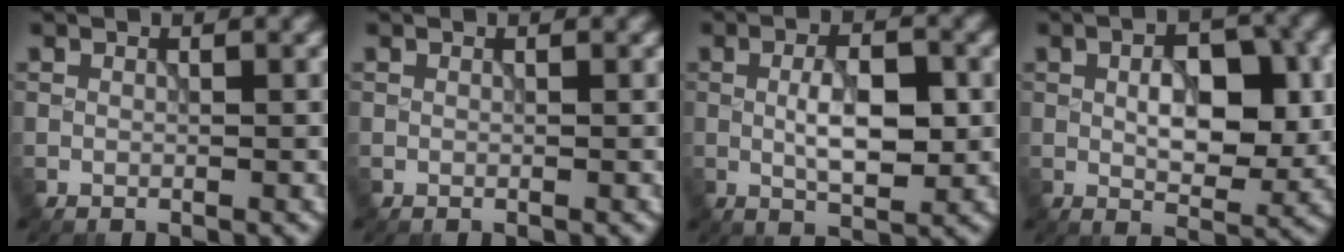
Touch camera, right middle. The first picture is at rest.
{"total": 0.0}
{"total": 4.9, "force": [-0.1, 2.0, 4.5], "torque": [-0.084, 0.000, 0.000]}
{"total": 6.4, "force": [0.4, 3.2, 5.5], "torque": [-0.082, -0.001, 0.007]}